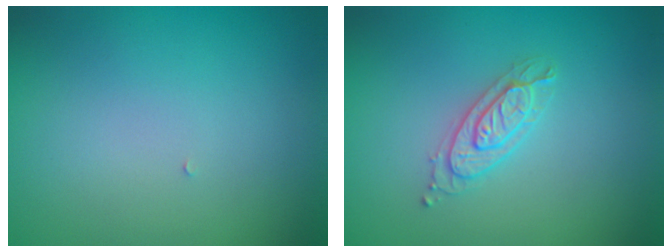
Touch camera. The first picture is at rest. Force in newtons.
{"total": 2.1, "press": 2.1, "slide": 0.2}